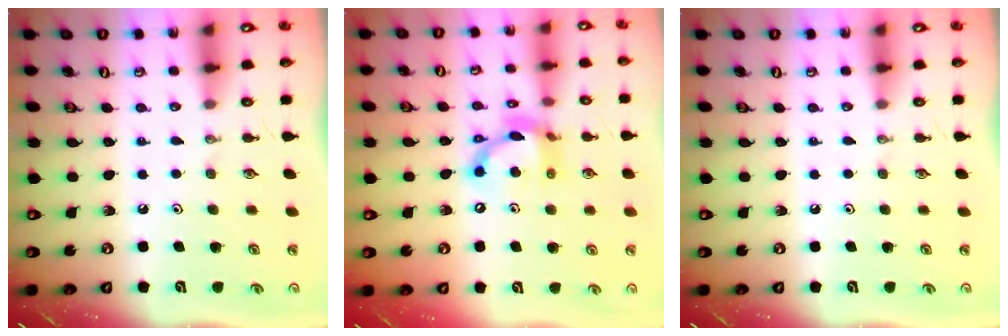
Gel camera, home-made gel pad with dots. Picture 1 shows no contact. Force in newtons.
{"total": 12.4, "press": 12.4, "slide": 0.5}
{"total": 0.0}